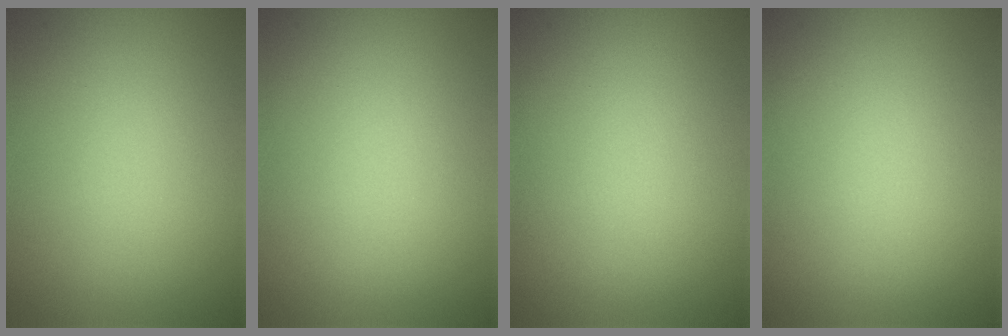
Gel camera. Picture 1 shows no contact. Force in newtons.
{"total": 0.0}
{"total": 0.5, "press": 0.5, "slide": 0.1}
{"total": 0.0}